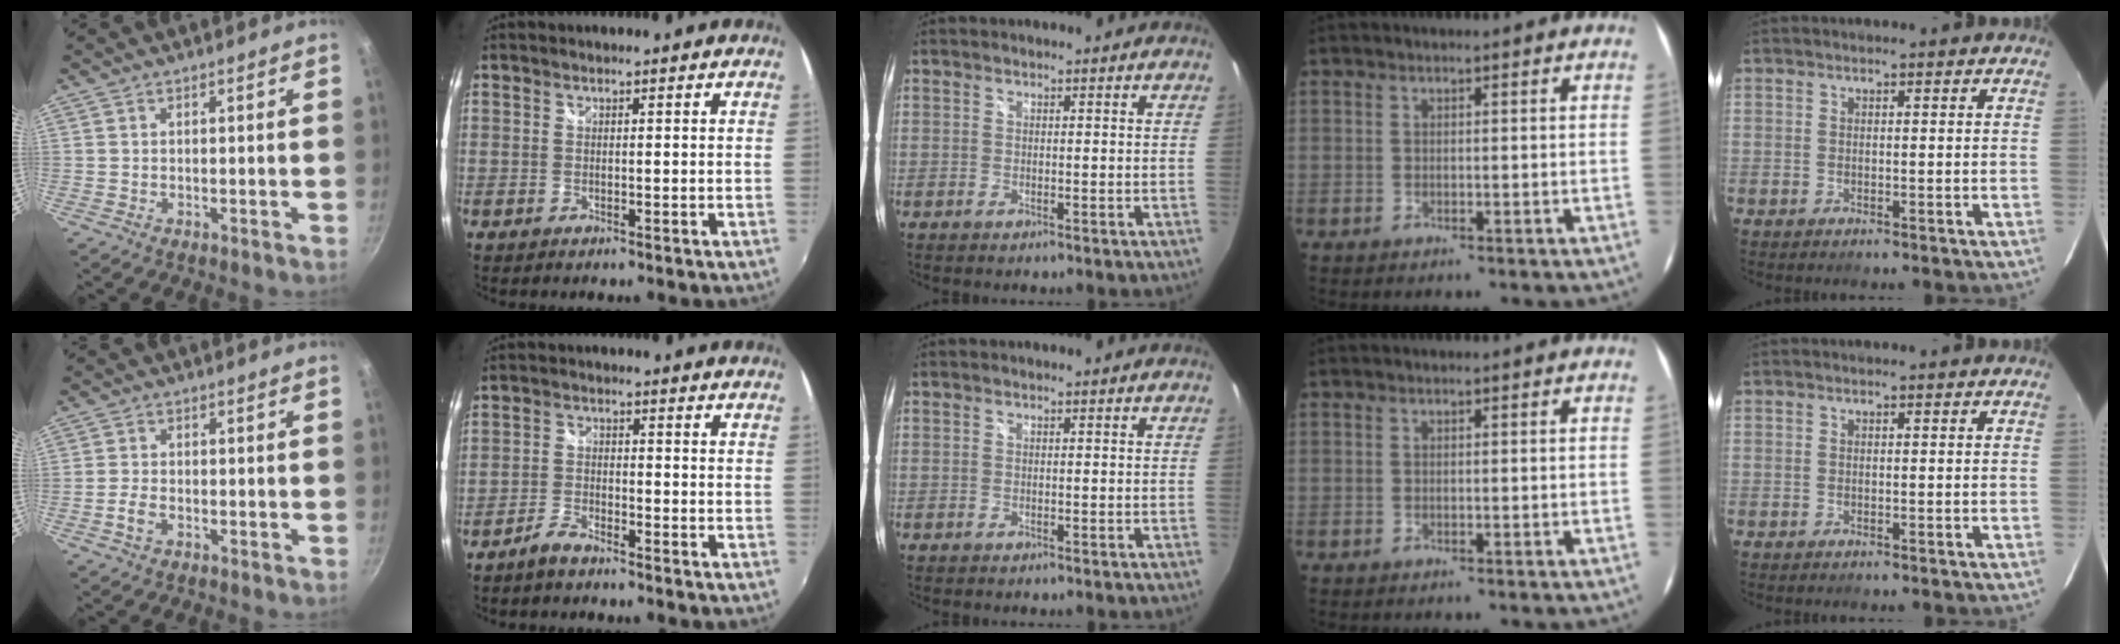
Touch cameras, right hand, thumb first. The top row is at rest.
{"thumb": {"total": 2.8, "force": [-1.3, 1.8, 1.8], "torque": [-0.041, 0.013, -0.028]}, "index": {"total": 3.4, "force": [-2.9, 0.9, 1.4], "torque": [-0.044, 0.003, -0.061]}}